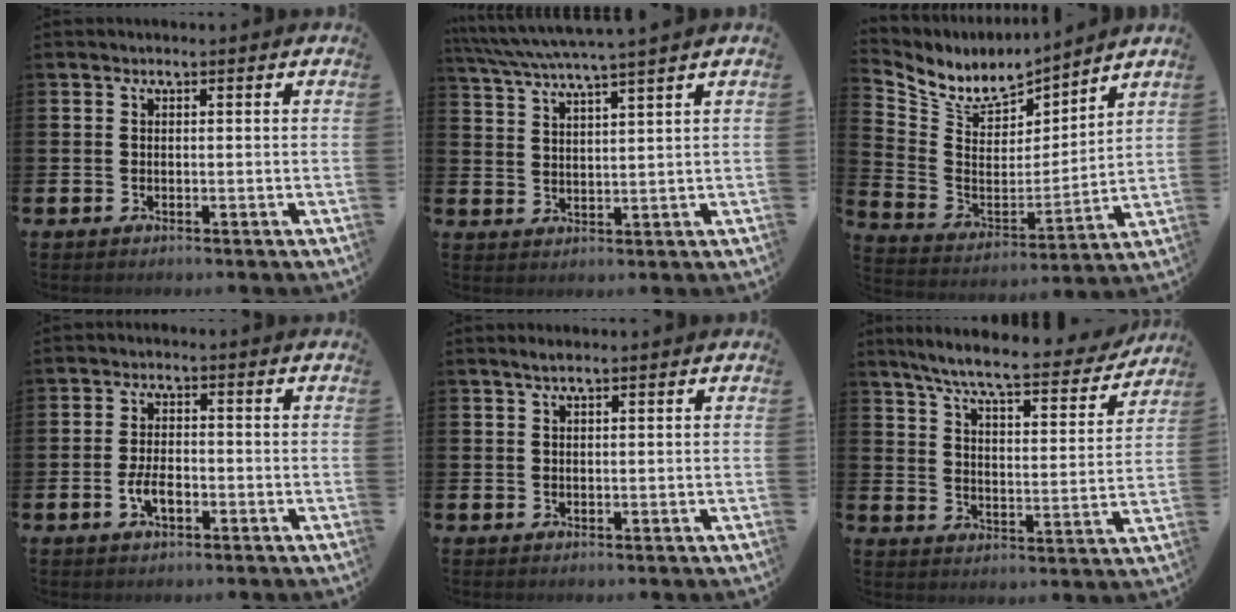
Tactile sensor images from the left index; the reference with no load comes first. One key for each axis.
{"total": 4.3, "fx": 4.0, "fy": -0.6, "fz": 1.5, "tx": -0.045, "ty": -0.023, "tz": 0.067}
{"total": 7.5, "fx": 6.9, "fy": 2.7, "fz": 1.1, "tx": -0.066, "ty": -0.055, "tz": 0.122}
{"total": 3.5, "fx": -1.0, "fy": 1.7, "fz": 2.9, "tx": -0.044, "ty": 0.002, "tz": -0.020}
{"total": 1.4, "fx": 1.1, "fy": 0.2, "fz": 0.9, "tx": -0.010, "ty": 0.001, "tz": 0.017}
{"total": 8.0, "fx": 7.1, "fy": 0.8, "fz": 3.5, "tx": -0.086, "ty": -0.049, "tz": 0.117}